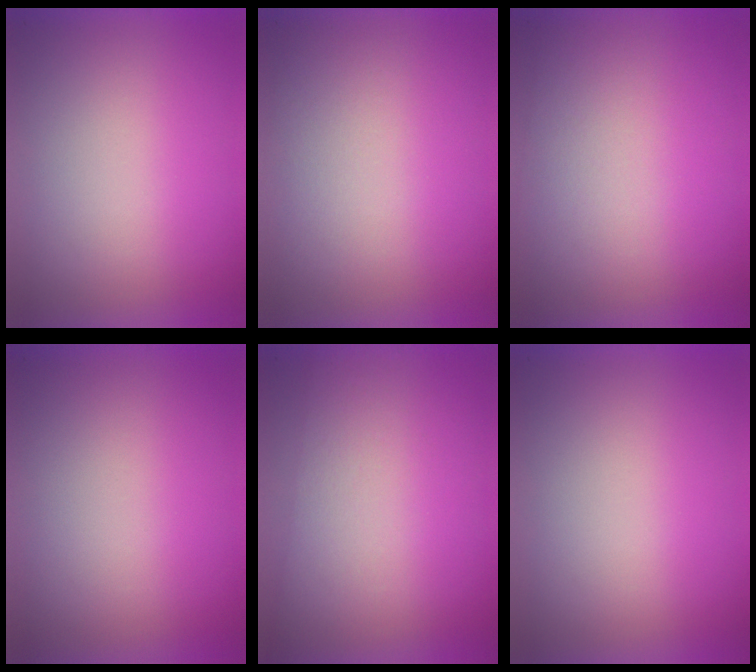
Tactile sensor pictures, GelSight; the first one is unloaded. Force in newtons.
{"total": 1.4}
{"total": 2.6}
{"total": 0.0}
{"total": 2.8}
{"total": 0.0}